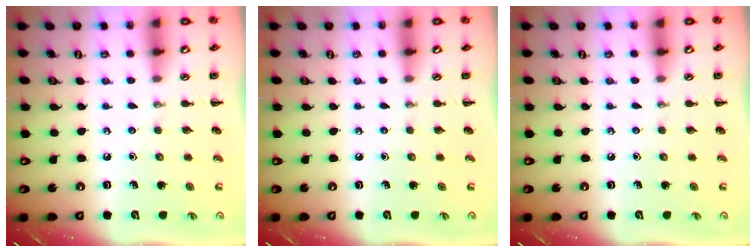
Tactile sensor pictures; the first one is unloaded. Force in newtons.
{"total": 0.0}
{"total": 0.0}